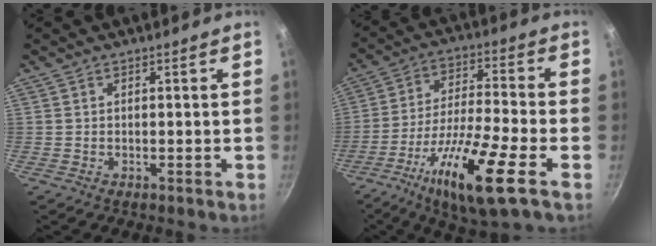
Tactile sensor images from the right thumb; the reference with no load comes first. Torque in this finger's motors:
{"motor_torque": [0.33, 0.45, 1.37, -1.40, 0.37]}